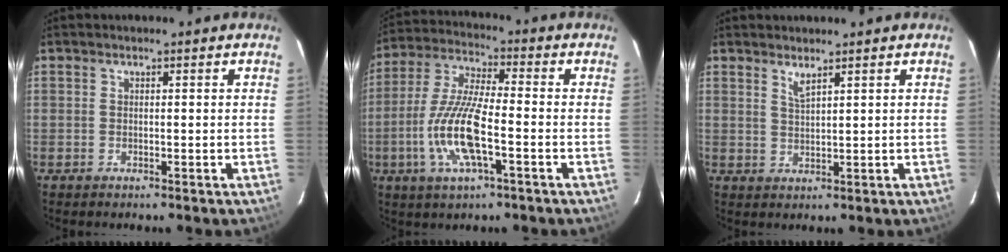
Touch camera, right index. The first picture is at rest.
{"total": 13.1, "force": [-4.0, 3.0, 12.1], "torque": [-0.258, -0.005, -0.080]}
{"total": 2.1, "force": [1.6, 0.2, 1.3], "torque": [-0.025, -0.002, 0.028]}